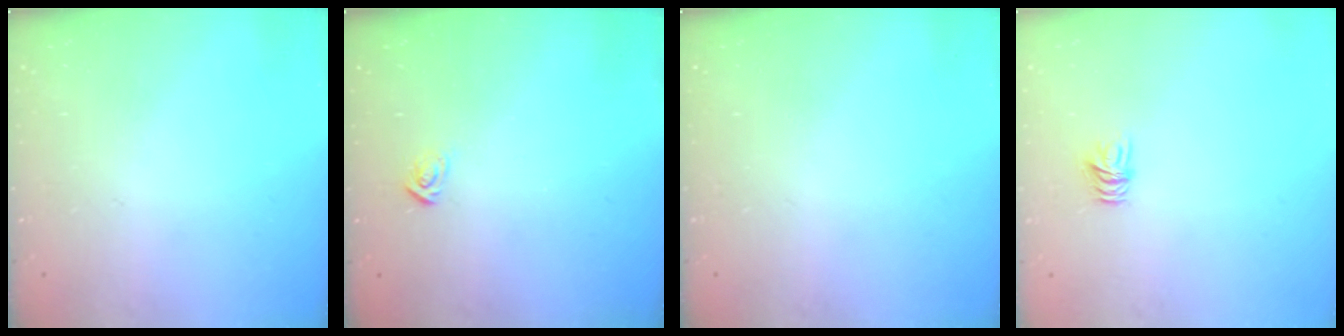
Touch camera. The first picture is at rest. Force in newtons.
{"total": 2.9, "press": 2.9, "slide": 0.3}
{"total": 0.0}
{"total": 4.4, "press": 4.4, "slide": 0.3}